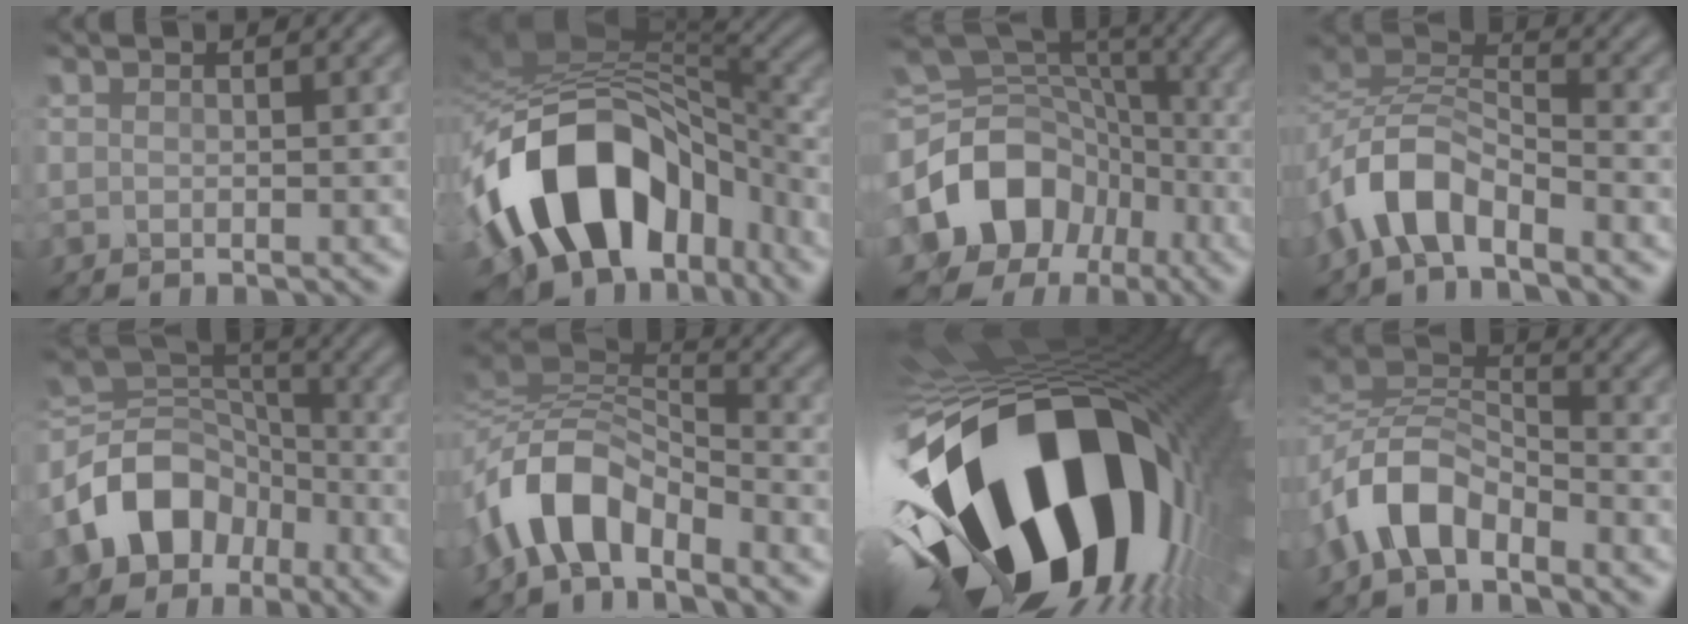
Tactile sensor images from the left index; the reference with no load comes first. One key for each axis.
{"total": 13.8, "fx": -5.1, "fy": 8.7, "fz": 9.5, "tx": -0.160, "ty": 0.014, "tz": -0.091}
{"total": 13.0, "fx": -3.7, "fy": 10.3, "fz": 7.0, "tx": -0.152, "ty": -0.007, "tz": -0.067}
{"total": 5.1, "fx": -3.3, "fy": 2.1, "fz": 3.2, "tx": -0.063, "ty": 0.013, "tz": -0.072}
{"total": 8.6, "fx": -3.8, "fy": 6.3, "fz": 4.4, "tx": -0.075, "ty": 0.015, "tz": -0.080}
{"total": 6.6, "fx": -3.5, "fy": 2.8, "fz": 4.8, "tx": -0.093, "ty": 0.014, "tz": -0.073}
{"total": 21.9, "fx": -4.2, "fy": 12.0, "fz": 17.9, "tx": -0.343, "ty": -0.085, "tz": -0.053}
{"total": 5.9, "fx": -3.3, "fy": 3.0, "fz": 3.8, "tx": -0.076, "ty": 0.012, "tz": -0.073}